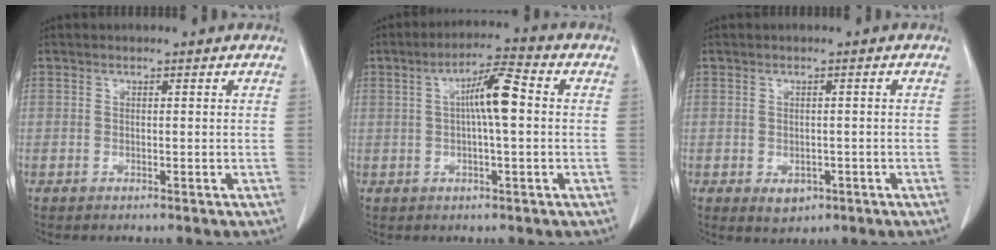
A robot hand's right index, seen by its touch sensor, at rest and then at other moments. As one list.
[{"total": 7.1, "force": [0.8, 0.6, 7.0], "torque": [-0.125, 0.016, 0.009]}, {"total": 2.6, "force": [-1.1, 1.8, 1.5], "torque": [-0.018, -0.001, -0.003]}]